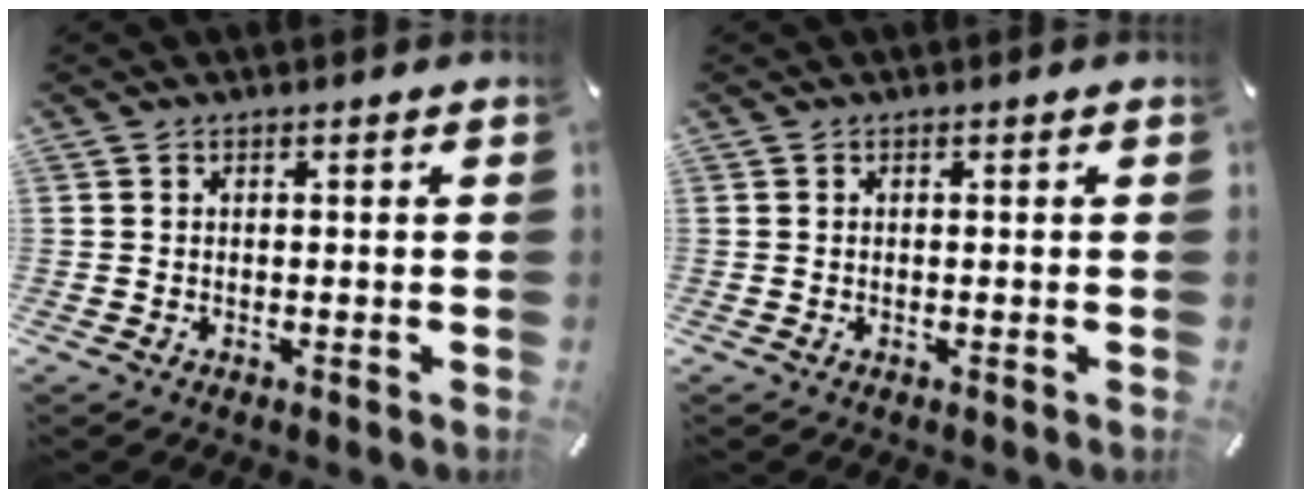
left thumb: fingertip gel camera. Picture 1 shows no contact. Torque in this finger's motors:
{"motor_torque": [0.03, 0.17, 0.02, -0.02, 0.02]}